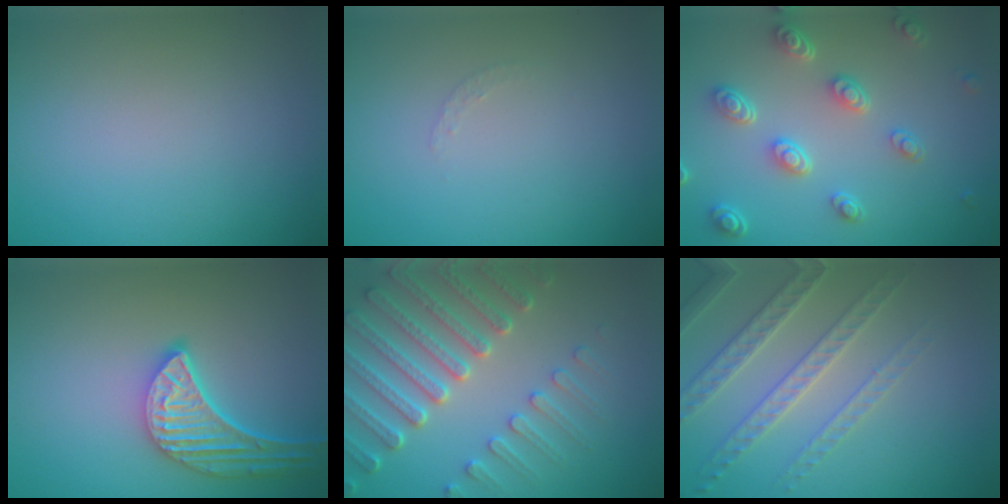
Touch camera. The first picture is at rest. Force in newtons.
{"total": 0.7, "press": 0.7, "slide": 0.1}
{"total": 4.6, "press": 3.5, "slide": 3.0}
{"total": 5.2, "press": 4.2, "slide": 3.1}
{"total": 6.5, "press": 5.3, "slide": 3.8}
{"total": 3.9, "press": 3.7, "slide": 1.0}